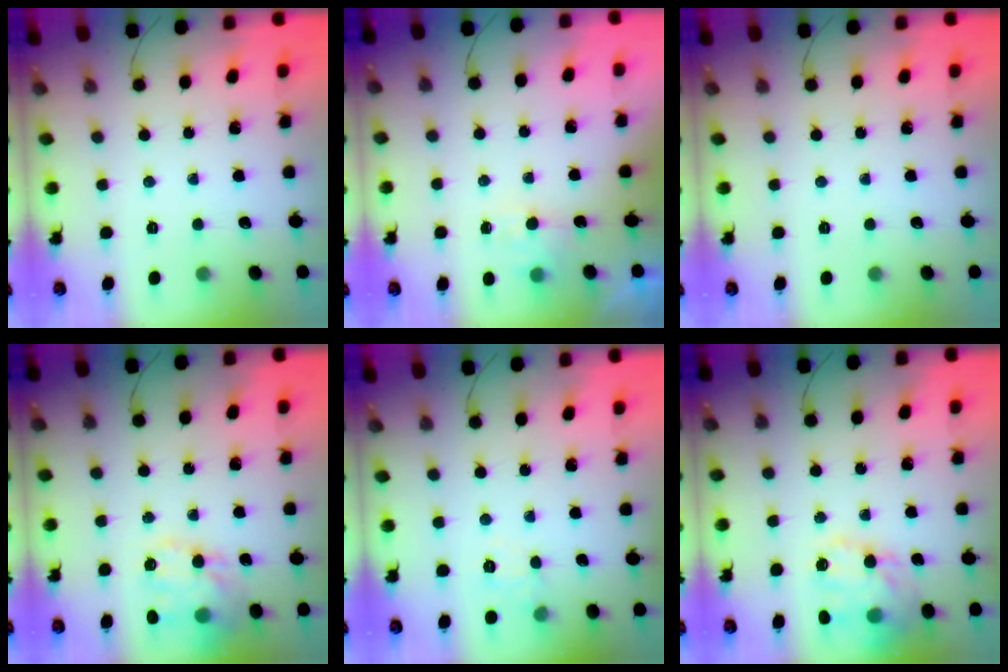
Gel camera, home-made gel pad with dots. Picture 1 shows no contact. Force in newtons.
{"total": 2.6, "press": 2.4, "slide": 1.1}
{"total": 0.0}
{"total": 17.1, "press": 16.9, "slide": 2.7}
{"total": 6.1, "press": 5.9, "slide": 1.4}
{"total": 18.7, "press": 18.4, "slide": 3.2}